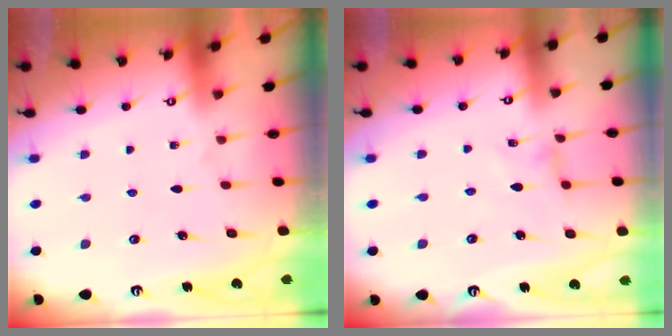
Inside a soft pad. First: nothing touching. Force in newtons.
{"total": 0.0}